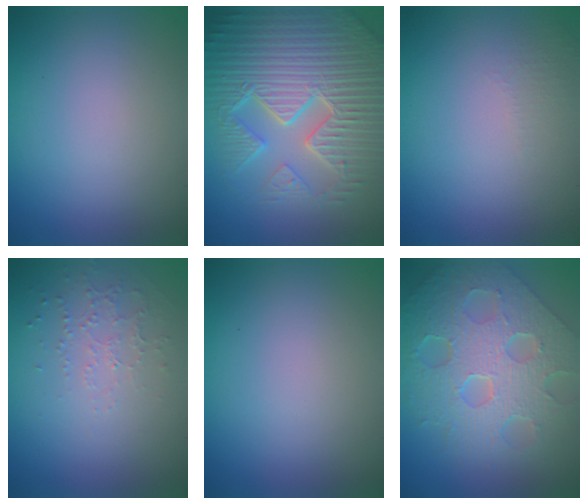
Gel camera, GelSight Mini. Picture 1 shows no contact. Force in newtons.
{"total": 9.6, "press": 6.8, "slide": 6.8}
{"total": 1.0, "press": 0.9, "slide": 0.3}
{"total": 1.0, "press": 0.7, "slide": 0.8}
{"total": 0.0}
{"total": 9.7, "press": 6.8, "slide": 6.9}